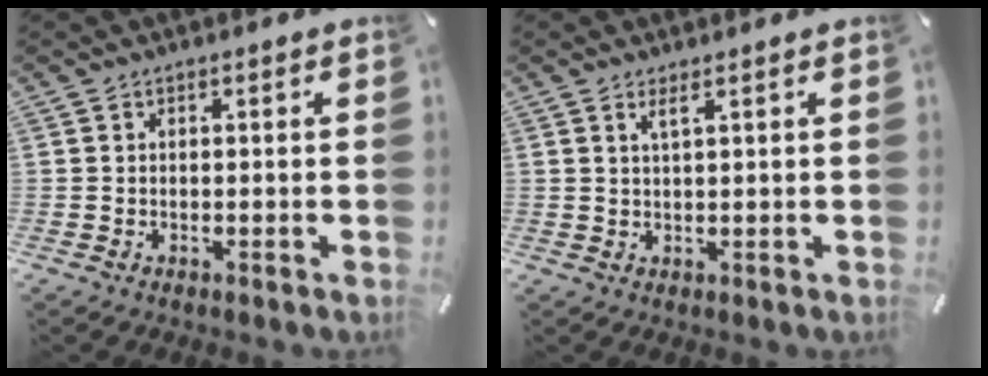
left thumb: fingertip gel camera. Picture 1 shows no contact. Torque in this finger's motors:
{"motor_torque": [0.48, 0.41, 0.14, -0.08, -0.01]}